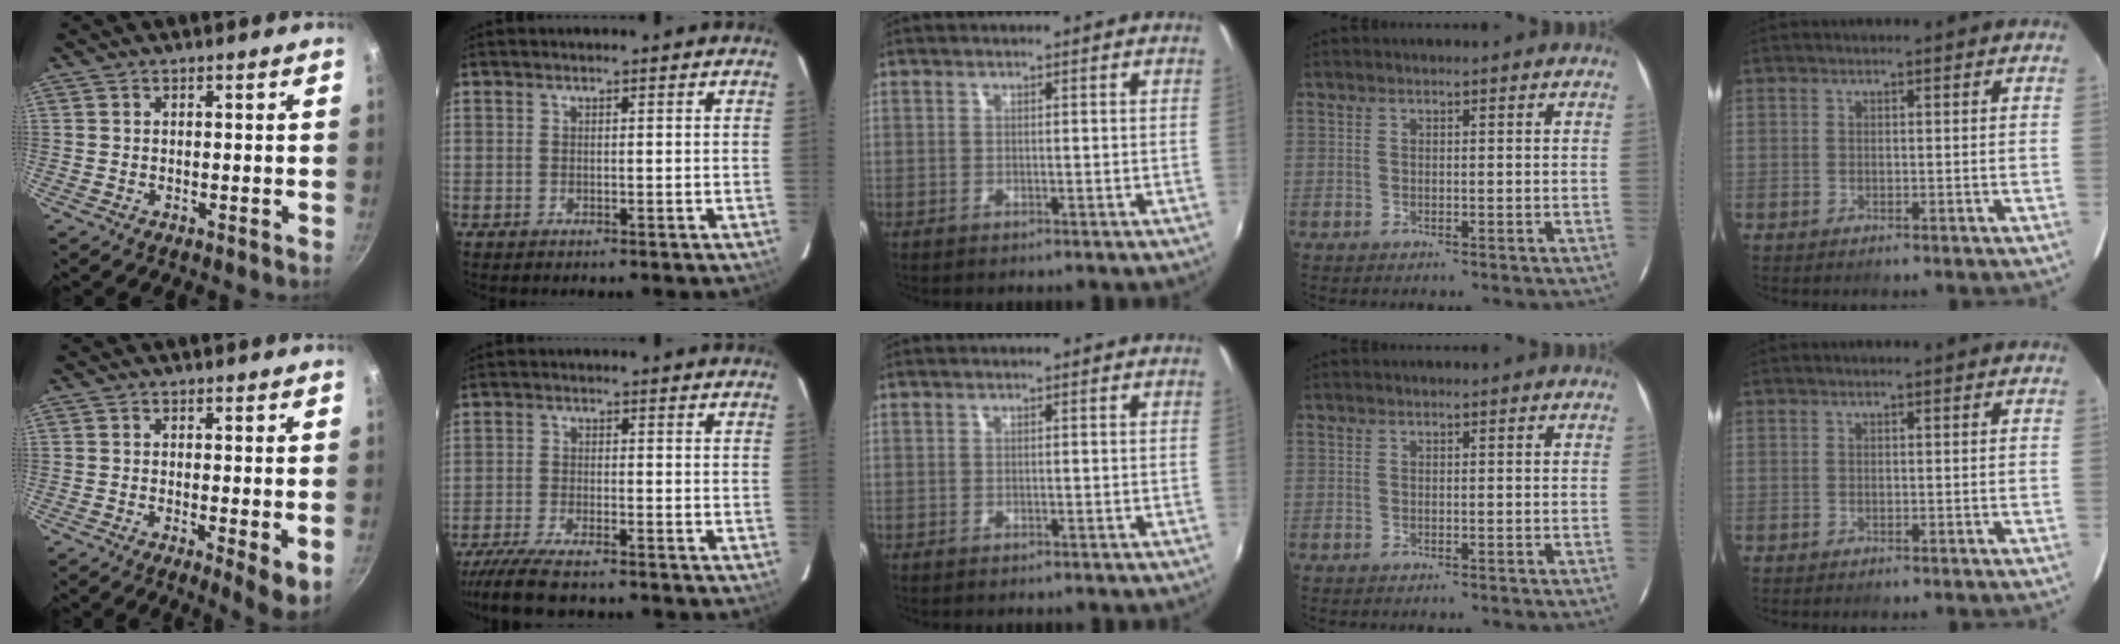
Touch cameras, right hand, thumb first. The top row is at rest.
{"thumb": {"total": 5.8, "force": [-0.9, 1.3, 5.6], "torque": [-0.073, -0.016, -0.011]}, "index": {"total": 9.7, "force": [-8.3, 1.6, 4.6], "torque": [-0.115, -0.031, -0.148]}}